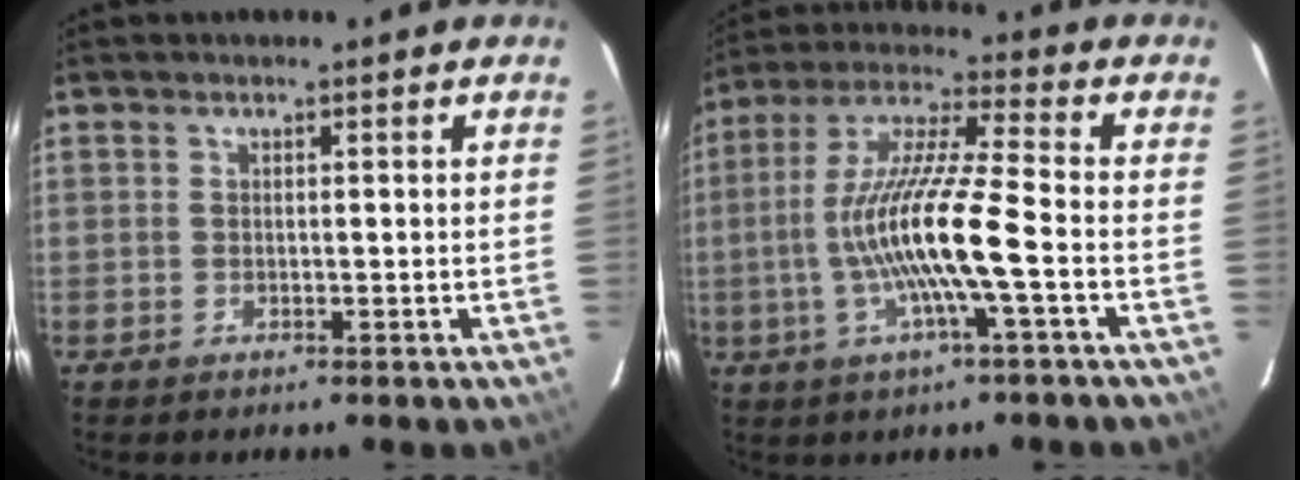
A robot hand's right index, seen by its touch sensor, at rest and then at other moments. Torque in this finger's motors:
{"motor_torque": [1.49, -0.65, 1.05, 0.21]}